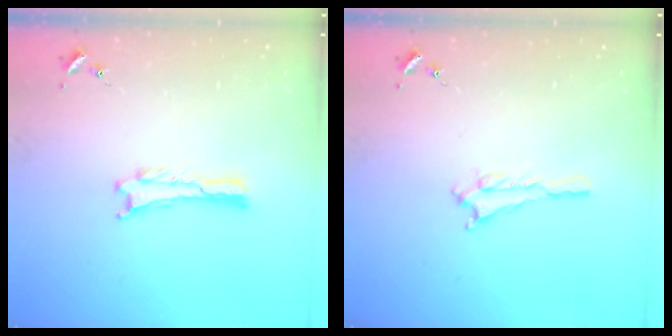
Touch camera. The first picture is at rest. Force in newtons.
{"total": 1.4, "press": 1.4, "slide": 0.2}